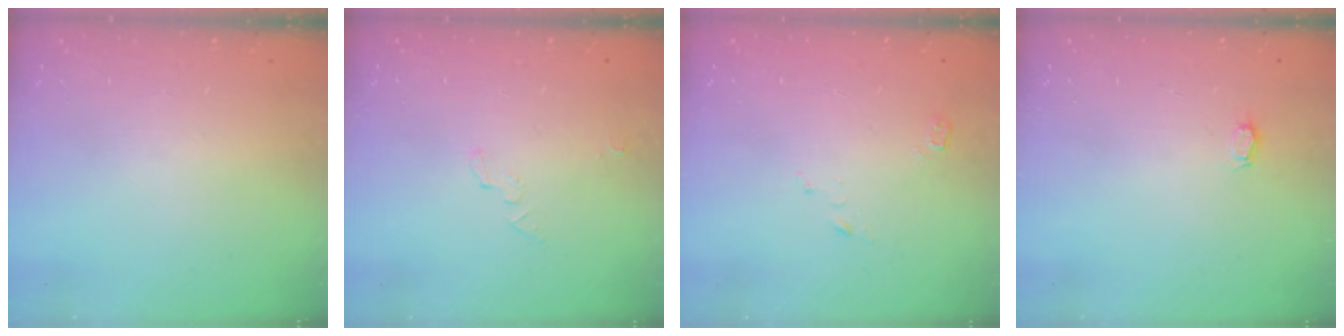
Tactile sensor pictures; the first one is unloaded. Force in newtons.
{"total": 2.8, "press": 2.8, "slide": 0.1}
{"total": 3.4, "press": 3.4, "slide": 0.4}
{"total": 2.3, "press": 2.3, "slide": 0.3}